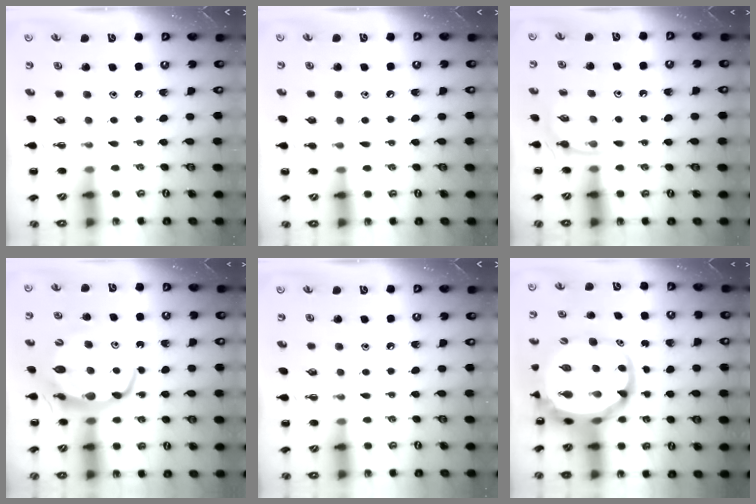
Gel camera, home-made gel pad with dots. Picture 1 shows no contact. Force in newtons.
{"total": 2.6, "press": 2.4, "slide": 1.0}
{"total": 5.2, "press": 5.0, "slide": 1.5}
{"total": 7.4, "press": 7.3, "slide": 1.0}
{"total": 0.0}
{"total": 10.1, "press": 9.7, "slide": 2.8}